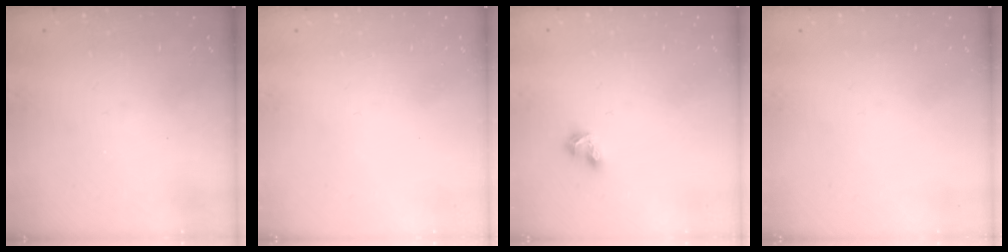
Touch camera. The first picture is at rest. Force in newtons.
{"total": 0.0}
{"total": 3.7, "press": 3.7, "slide": 0.4}
{"total": 0.0}